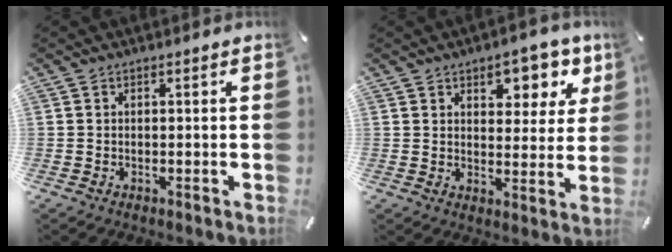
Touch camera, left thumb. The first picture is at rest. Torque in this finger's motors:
{"motor_torque": [0.40, -0.31, 0.06, 0.07, -0.02]}